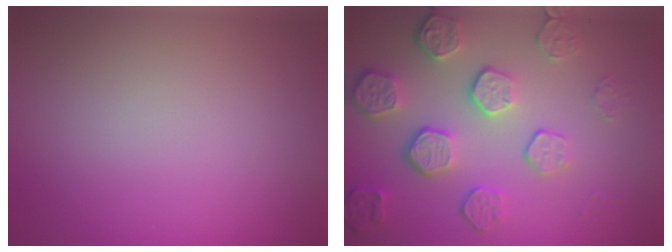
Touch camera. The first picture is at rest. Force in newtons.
{"total": 5.7, "press": 4.3, "slide": 3.7}